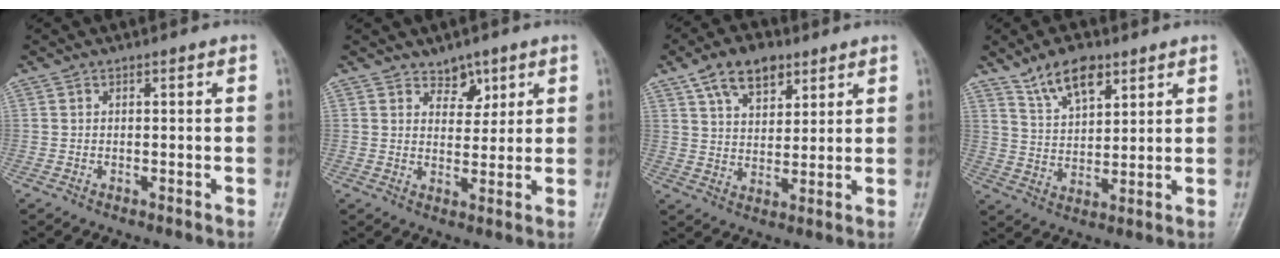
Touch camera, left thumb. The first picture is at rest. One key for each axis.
{"total": 5.8, "fx": 4.1, "fy": 3.1, "fz": 2.7, "tx": -0.015, "ty": -0.032, "tz": 0.071}
{"total": 9.4, "fx": 5.5, "fy": 5.4, "fz": 5.3, "tx": -0.063, "ty": -0.024, "tz": 0.097}
{"total": 8.7, "fx": 5.8, "fy": 4.1, "fz": 5.1, "tx": -0.070, "ty": -0.031, "tz": 0.109}